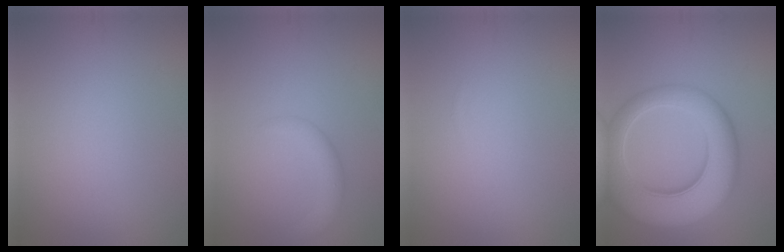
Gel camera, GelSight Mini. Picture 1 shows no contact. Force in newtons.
{"total": 2.3, "press": 2.3, "slide": 0.2}
{"total": 0.0}
{"total": 10.3, "press": 10.3, "slide": 0.7}